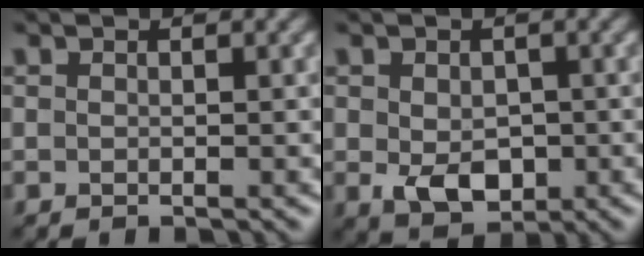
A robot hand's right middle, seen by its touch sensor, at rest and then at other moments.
{"total": 4.0, "force": [-0.8, 2.8, 2.7], "torque": [-0.052, -0.008, -0.008]}